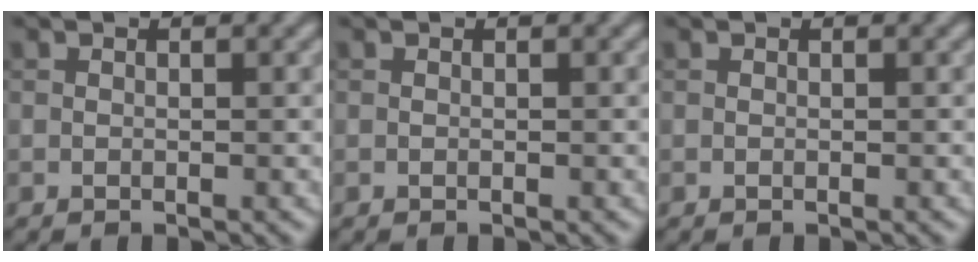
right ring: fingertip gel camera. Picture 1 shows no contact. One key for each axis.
{"total": 0.0}
{"total": 0.0}